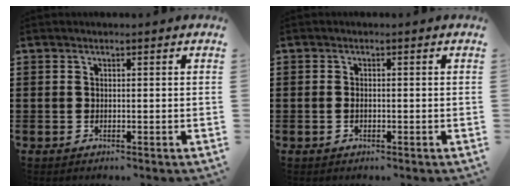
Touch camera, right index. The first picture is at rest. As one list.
[{"total": 1.0, "force": [-0.2, 0.4, 0.9], "torque": [-0.019, -0.002, -0.004]}]